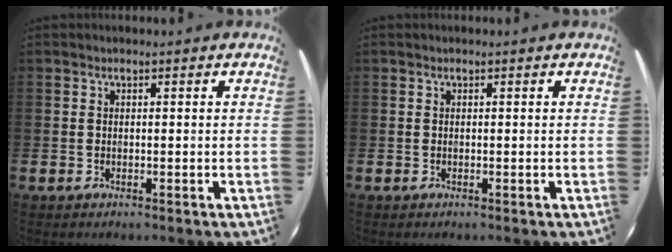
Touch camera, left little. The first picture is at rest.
{"total": 0.0}